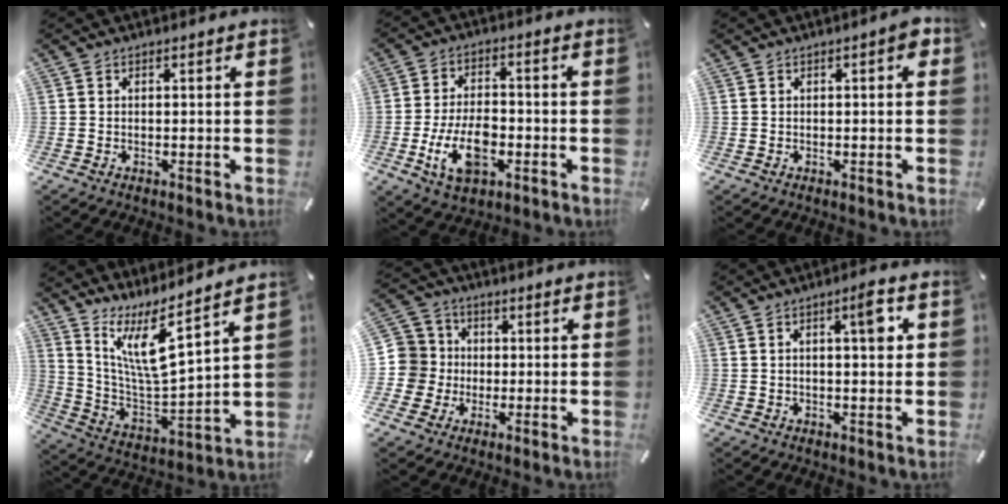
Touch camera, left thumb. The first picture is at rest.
{"total": 11.3, "force": [-3.6, 6.6, 8.5], "torque": [-0.170, 0.004, -0.062]}
{"total": 2.5, "force": [0.2, 0.9, 2.4], "torque": [-0.036, 0.006, -0.001]}
{"total": 11.9, "force": [8.6, 1.9, 7.9], "torque": [-0.181, -0.067, 0.149]}
{"total": 8.7, "force": [-0.8, 8.6, 0.6], "torque": [-0.028, 0.011, -0.011]}
{"total": 6.3, "force": [1.7, 1.6, 5.9], "torque": [-0.076, -0.009, 0.017]}